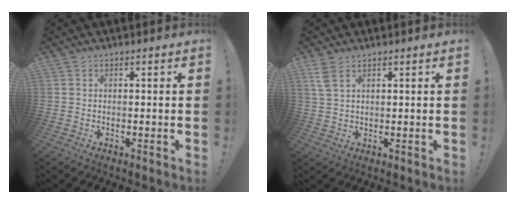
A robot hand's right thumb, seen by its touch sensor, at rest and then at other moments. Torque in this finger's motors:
{"motor_torque": [-0.09, 0.81, 0.11, 0.07, 0.04]}